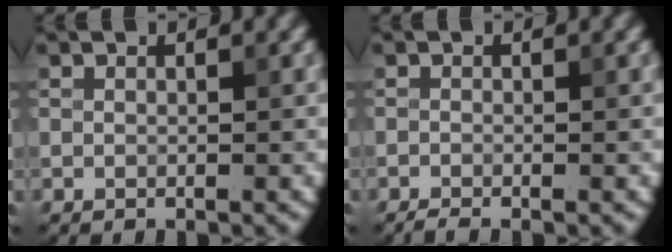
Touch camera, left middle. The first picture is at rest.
{"total": 0.9, "force": [-0.8, 0.0, 0.5], "torque": [-0.007, -0.002, -0.019]}